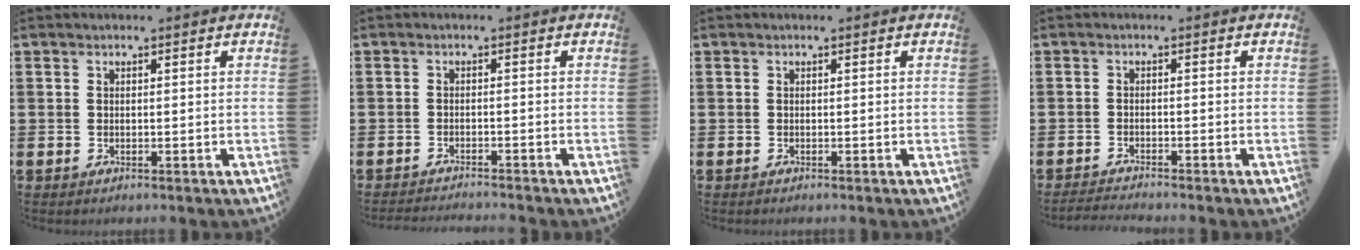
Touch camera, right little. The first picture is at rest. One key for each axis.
{"total": 1.3, "fx": -1.3, "fy": -0.2, "fz": 0.1, "tx": -0.002, "ty": 0.001, "tz": -0.026}
{"total": 0.0}
{"total": 1.3, "fx": -1.3, "fy": -0.1, "fz": 0.2, "tx": -0.005, "ty": 0.001, "tz": -0.025}